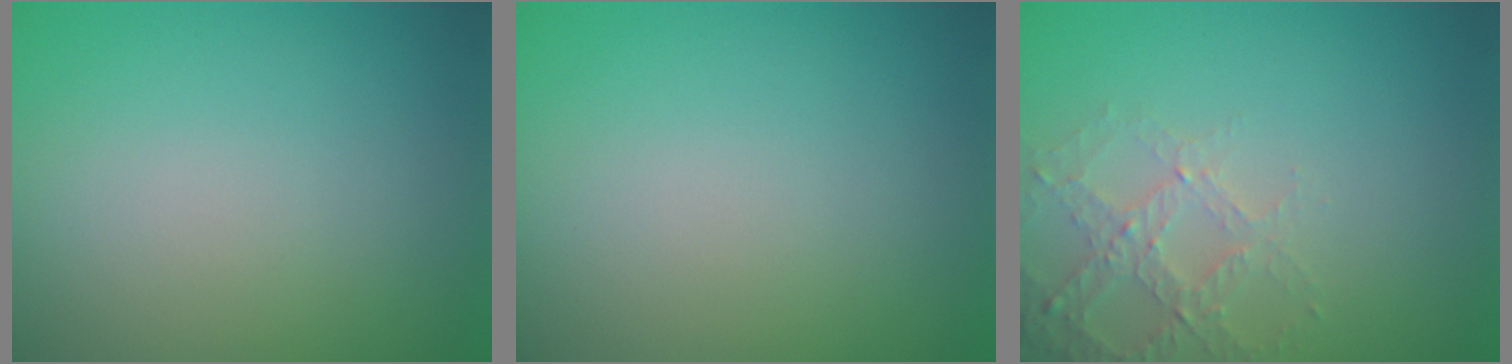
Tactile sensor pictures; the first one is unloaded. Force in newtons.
{"total": 0.0}
{"total": 2.8, "press": 2.7, "slide": 0.8}